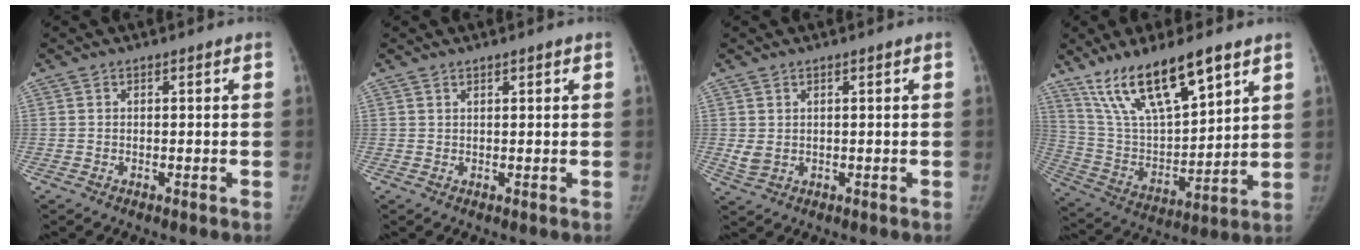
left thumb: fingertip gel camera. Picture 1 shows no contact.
{"total": 1.0, "force": [0.7, 0.3, 0.5], "torque": [-0.005, -0.002, 0.010]}
{"total": 2.5, "force": [0.4, 1.8, 1.7], "torque": [-0.031, -0.004, 0.014]}
{"total": 19.6, "force": [12.6, 6.4, 13.6], "torque": [-0.219, -0.051, 0.247]}